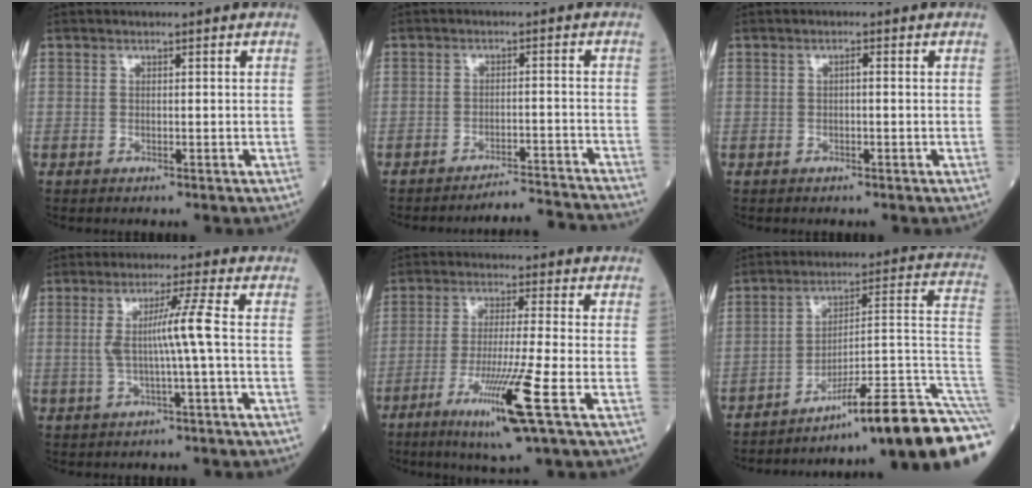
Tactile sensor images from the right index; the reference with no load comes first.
{"total": 6.9, "force": [-6.7, -1.6, -0.4], "torque": [0.015, 0.003, -0.096]}
{"total": 0.7, "force": [0.0, 0.1, 0.7], "torque": [-0.010, 0.003, -0.001]}
{"total": 6.0, "force": [-0.1, -1.3, 5.9], "torque": [-0.115, 0.006, 0.002]}
{"total": 11.0, "force": [-4.9, -1.2, 9.8], "torque": [-0.184, -0.033, -0.089]}
{"total": 20.5, "force": [-14.9, -0.9, 14.1], "torque": [-0.113, 0.033, -0.225]}